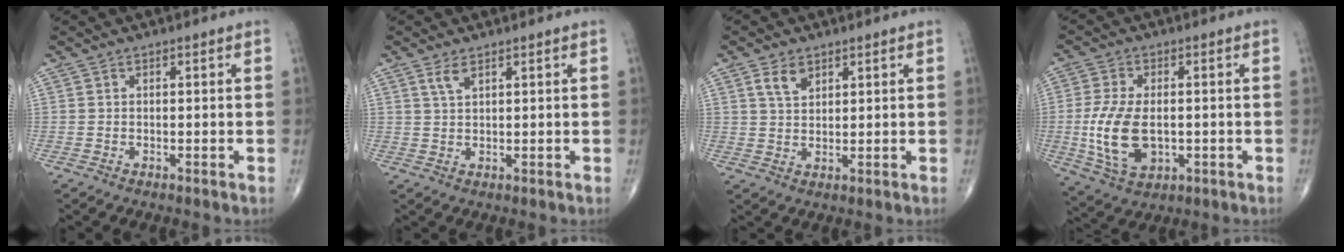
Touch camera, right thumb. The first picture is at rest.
{"total": 2.4, "force": [1.5, 0.8, 1.7], "torque": [-0.036, -0.002, 0.035]}
{"total": 4.0, "force": [2.3, 2.4, 2.3], "torque": [-0.034, -0.011, 0.046]}
{"total": 11.9, "force": [-1.2, 6.8, 9.7], "torque": [-0.193, -0.008, -0.014]}